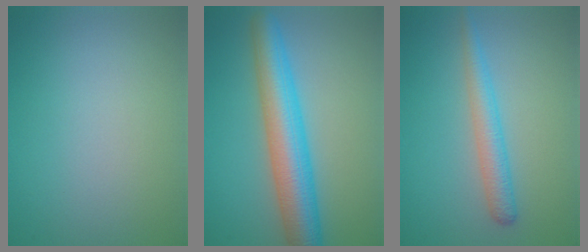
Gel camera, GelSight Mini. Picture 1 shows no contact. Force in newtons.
{"total": 7.3, "press": 7.3, "slide": 0.2}
{"total": 2.8, "press": 2.8, "slide": 0.2}